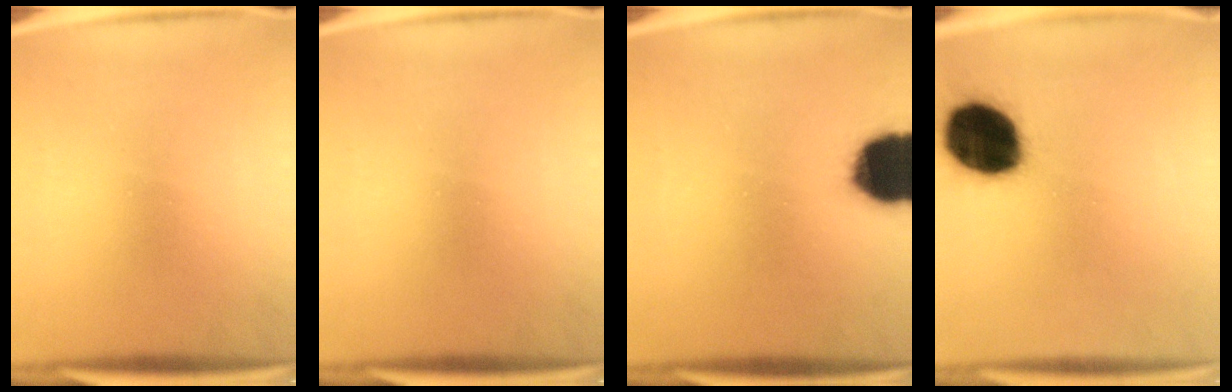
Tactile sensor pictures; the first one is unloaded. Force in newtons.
{"total": 0.0}
{"total": 16.4}
{"total": 18.5}